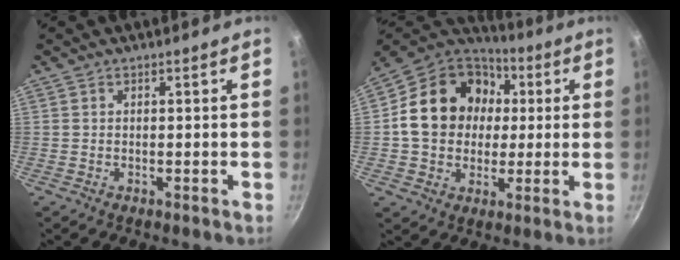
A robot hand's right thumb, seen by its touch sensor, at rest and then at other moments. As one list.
[{"total": 19.8, "force": [2.4, 16.1, 11.2], "torque": [-0.169, 0.031, 0.034]}]